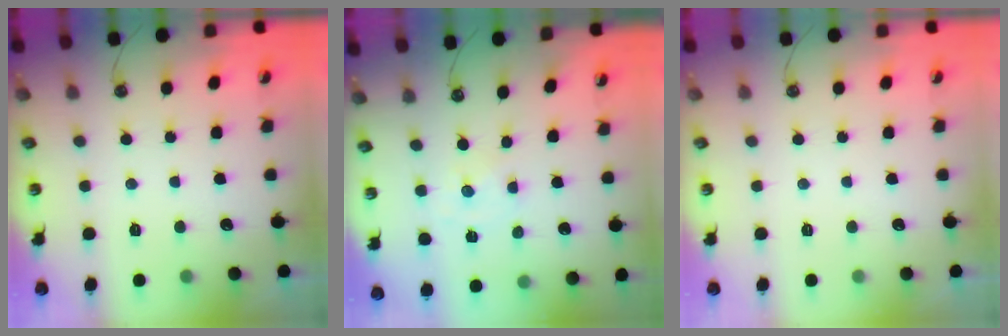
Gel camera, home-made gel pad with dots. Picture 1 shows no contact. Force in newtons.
{"total": 0.0}
{"total": 0.0}